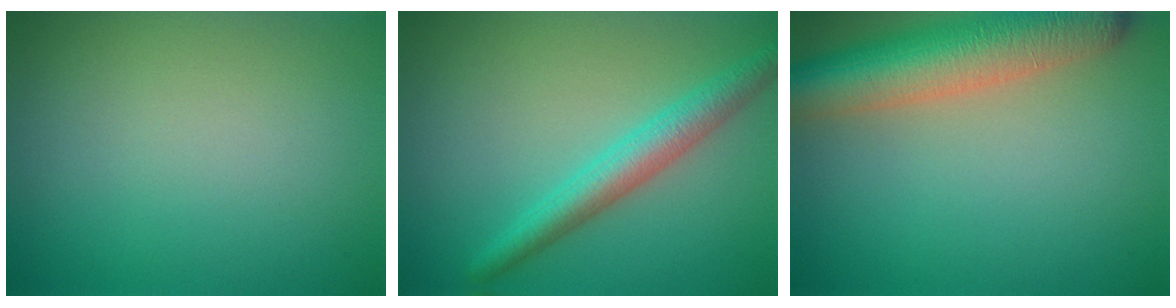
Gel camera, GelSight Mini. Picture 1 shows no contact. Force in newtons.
{"total": 3.7, "press": 3.7, "slide": 0.1}
{"total": 8.4, "press": 8.4, "slide": 0.6}